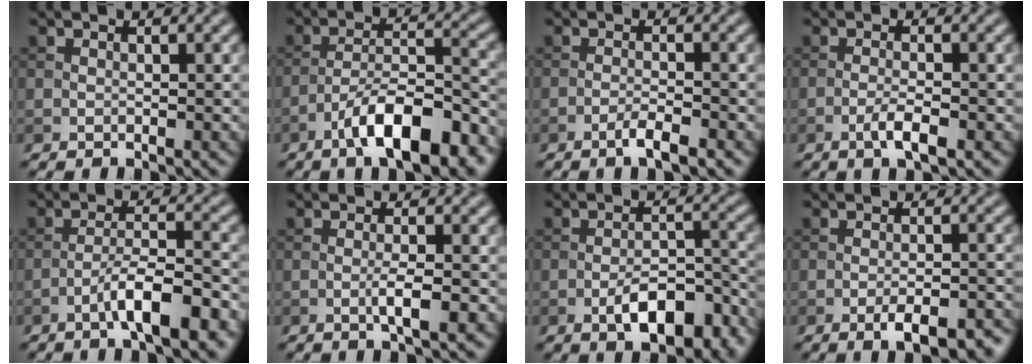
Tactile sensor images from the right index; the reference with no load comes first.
{"total": 9.5, "force": [-5.9, 2.7, 7.0], "torque": [-0.107, 0.012, -0.101]}
{"total": 2.4, "force": [-1.5, 0.4, 1.9], "torque": [-0.030, 0.005, -0.034]}
{"total": 2.5, "force": [-1.2, 0.5, 2.1], "torque": [-0.039, 0.004, -0.025]}
{"total": 6.6, "force": [-3.5, 1.2, 5.4], "torque": [-0.089, 0.012, -0.061]}
{"total": 2.5, "force": [-0.8, 0.3, 2.4], "torque": [-0.040, 0.004, -0.017]}
{"total": 7.0, "force": [-3.8, 2.8, 5.1], "torque": [-0.079, 0.007, -0.058]}
{"total": 5.5, "force": [-3.3, 1.5, 4.2], "torque": [-0.065, 0.000, -0.042]}